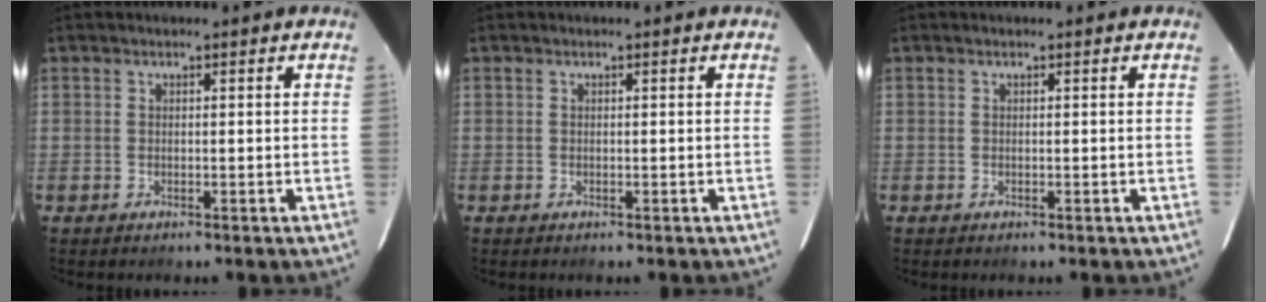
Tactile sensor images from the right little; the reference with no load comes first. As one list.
[{"total": 0.0}, {"total": 0.0}]